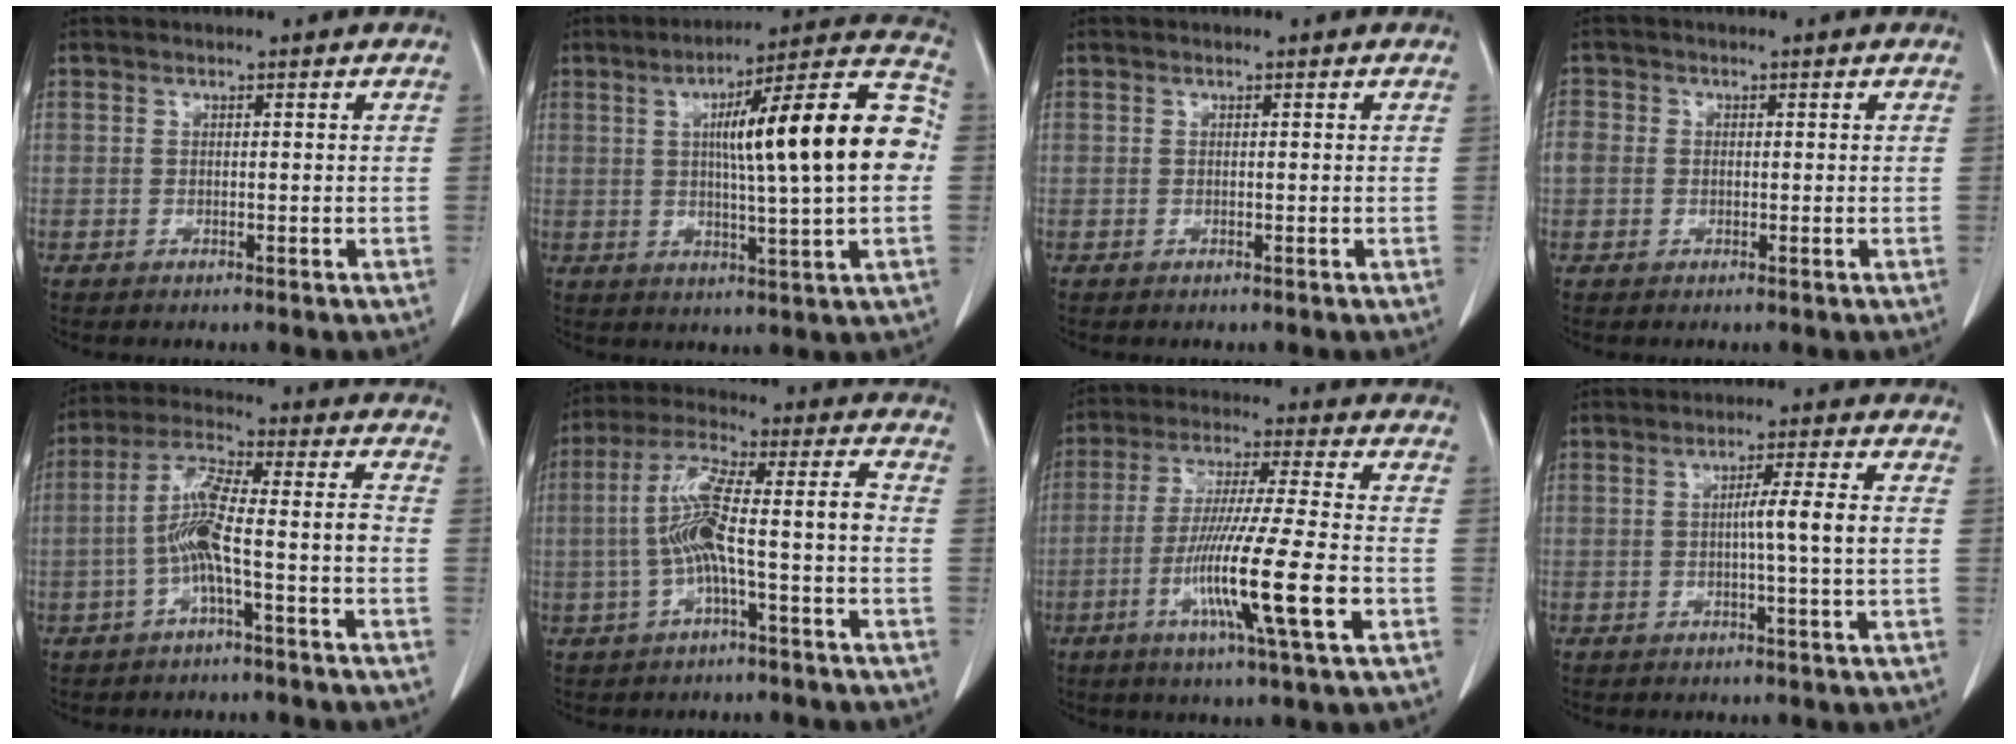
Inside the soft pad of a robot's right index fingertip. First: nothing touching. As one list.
[{"total": 18.7, "force": [1.7, 1.1, 18.6], "torque": [-0.268, 0.028, 0.017]}, {"total": 0.0}, {"total": 4.3, "force": [0.0, 4.0, 1.7], "torque": [-0.052, 0.020, 0.003]}, {"total": 8.8, "force": [-2.6, 0.6, 8.4], "torque": [-0.165, 0.031, -0.047]}, {"total": 10.3, "force": [-2.0, 1.1, 10.1], "torque": [-0.199, 0.036, -0.035]}, {"total": 14.8, "force": [-4.7, -0.6, 14.0], "torque": [-0.263, -0.021, -0.087]}, {"total": 4.9, "force": [-0.2, -0.9, 4.8], "torque": [-0.074, 0.003, -0.004]}]